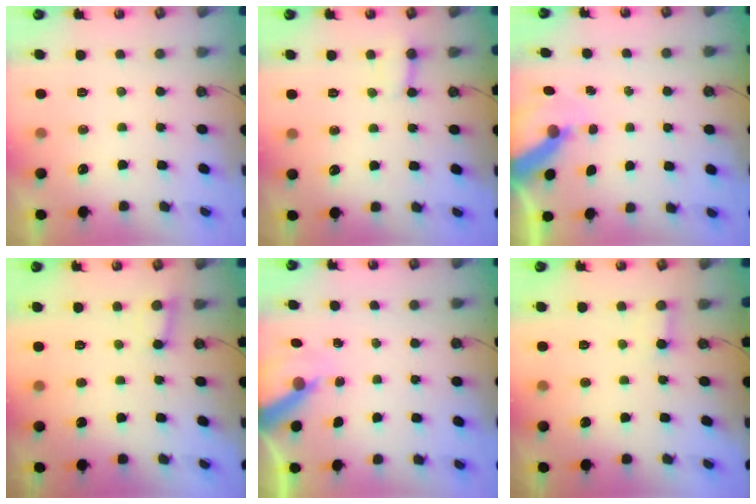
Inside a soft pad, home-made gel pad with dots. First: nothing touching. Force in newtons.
{"total": 2.5, "press": 2.5, "slide": 0.2}
{"total": 7.1, "press": 7.1, "slide": 0.5}
{"total": 2.6, "press": 2.5, "slide": 0.7}
{"total": 6.6, "press": 6.5, "slide": 0.4}
{"total": 2.3, "press": 2.3, "slide": 0.2}